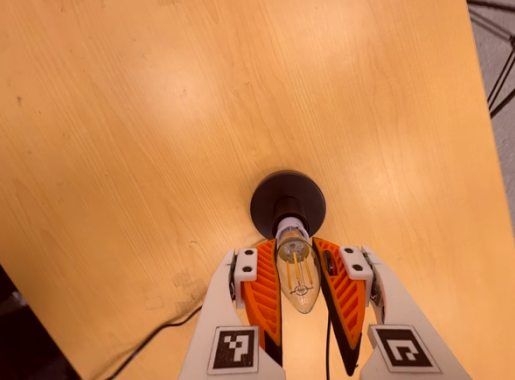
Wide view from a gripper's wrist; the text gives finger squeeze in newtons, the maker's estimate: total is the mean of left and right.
{"total": 14.7, "left": 13.7, "right": 15.6}